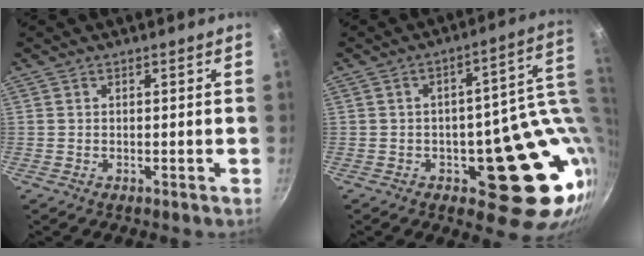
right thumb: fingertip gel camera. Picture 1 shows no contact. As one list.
[{"total": 16.8, "force": [-0.3, 8.9, 14.3], "torque": [-0.122, 0.012, 0.008]}]